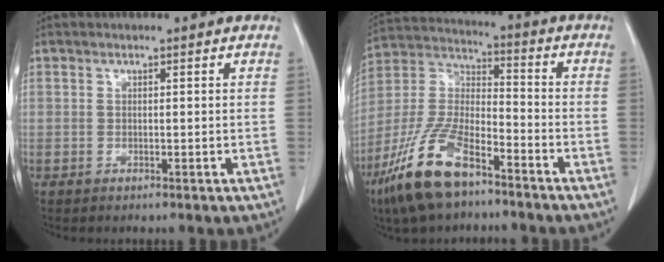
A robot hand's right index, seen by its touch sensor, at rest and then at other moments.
{"total": 14.7, "force": [-9.5, 4.9, 10.1], "torque": [-0.220, -0.009, -0.181]}